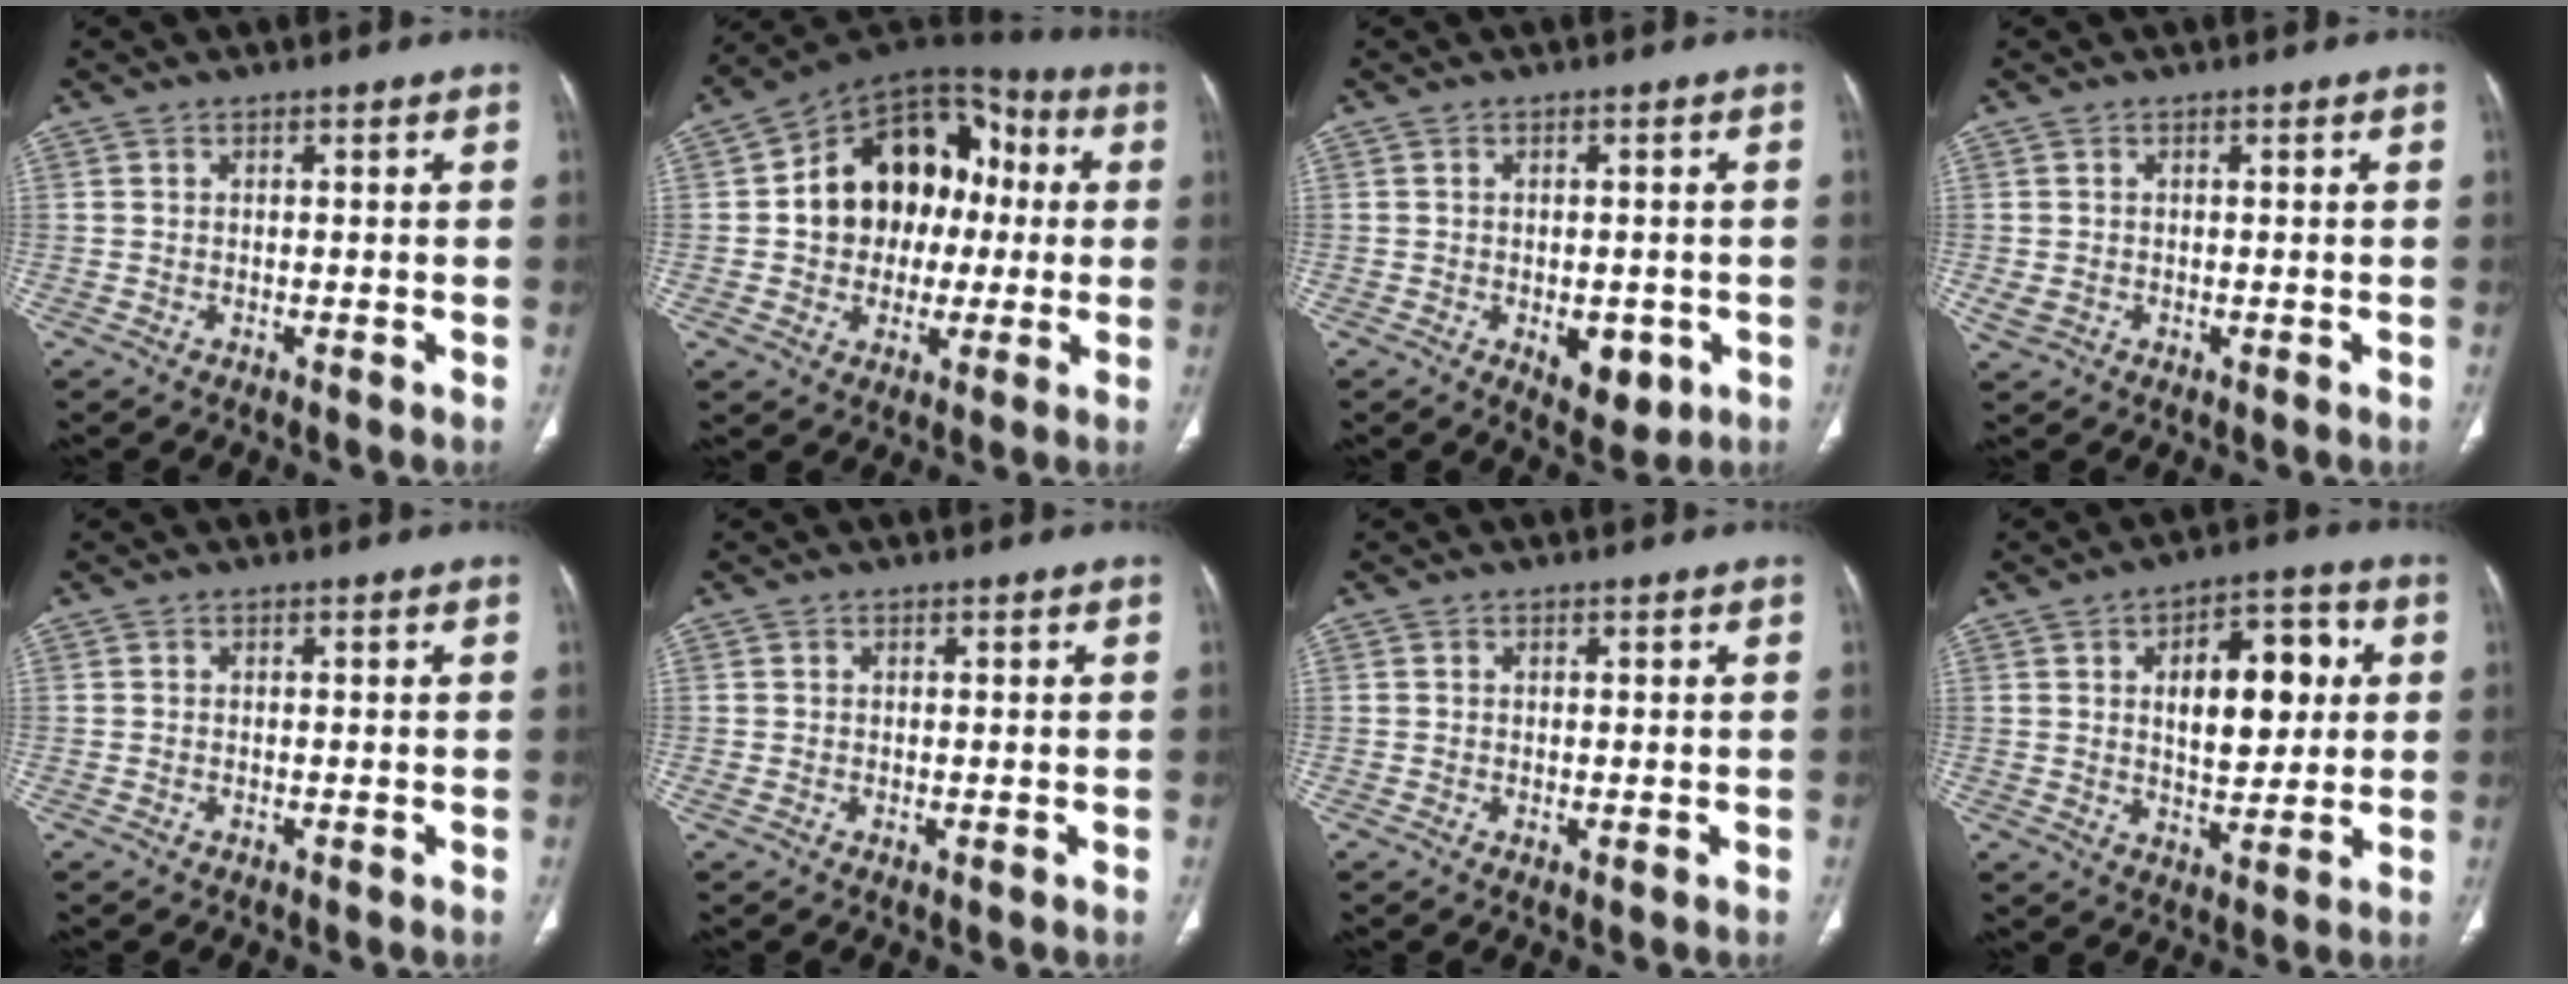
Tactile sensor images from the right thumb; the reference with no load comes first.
{"total": 18.6, "force": [0.8, 14.3, 11.8], "torque": [-0.128, 0.039, 0.010]}
{"total": 6.6, "force": [-2.0, 3.7, 5.0], "torque": [-0.048, 0.000, -0.014]}
{"total": 2.1, "force": [-0.2, 1.7, 1.3], "torque": [-0.033, 0.002, 0.002]}
{"total": 0.0}
{"total": 0.8, "force": [-0.1, 0.4, 0.7], "torque": [-0.016, -0.003, -0.002]}
{"total": 0.5, "force": [-0.1, 0.3, 0.5], "torque": [-0.013, -0.004, -0.002]}
{"total": 13.3, "force": [3.0, 7.0, 11.0], "torque": [-0.124, 0.005, 0.045]}